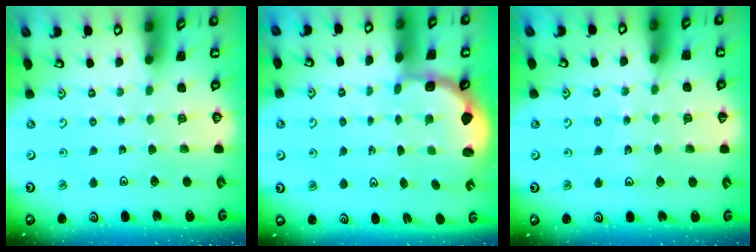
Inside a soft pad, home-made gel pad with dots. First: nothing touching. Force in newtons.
{"total": 2.7, "press": 2.1, "slide": 1.7}
{"total": 4.9, "press": 4.9, "slide": 0.6}